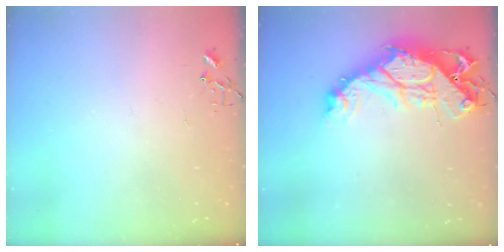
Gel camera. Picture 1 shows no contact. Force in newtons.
{"total": 16.7, "press": 16.6, "slide": 1.7}